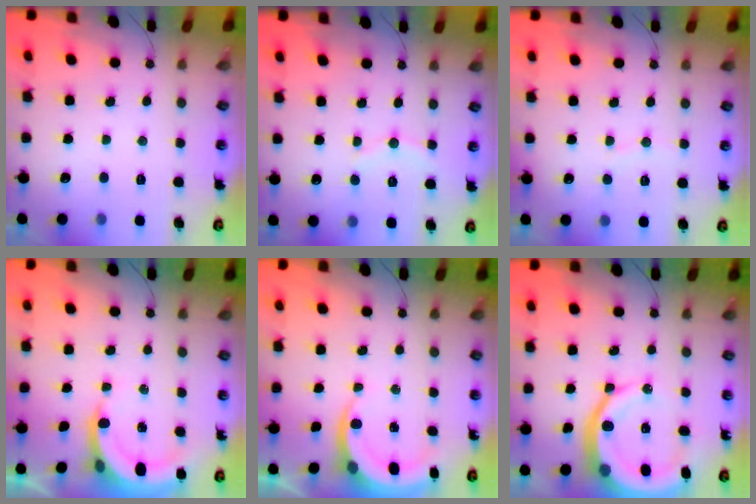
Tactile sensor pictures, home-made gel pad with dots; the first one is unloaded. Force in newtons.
{"total": 7.1, "press": 7.1, "slide": 0.5}
{"total": 4.5, "press": 4.5, "slide": 0.4}
{"total": 5.6, "press": 5.5, "slide": 0.6}
{"total": 6.7, "press": 6.7, "slide": 0.7}
{"total": 15.2, "press": 15.1, "slide": 1.6}